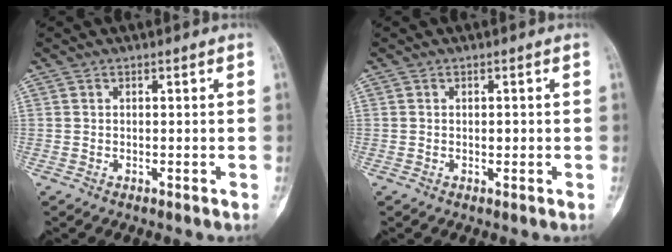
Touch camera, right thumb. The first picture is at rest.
{"total": 0.8, "force": [0.0, 0.5, 0.7], "torque": [-0.008, -0.003, 0.000]}